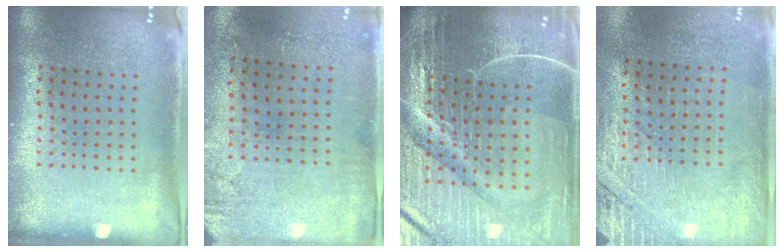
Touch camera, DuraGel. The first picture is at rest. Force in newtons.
{"total": 2.9, "press": 2.4, "slide": 1.7}
{"total": 6.9, "press": 6.1, "slide": 3.3}
{"total": 2.7, "press": 2.4, "slide": 1.2}